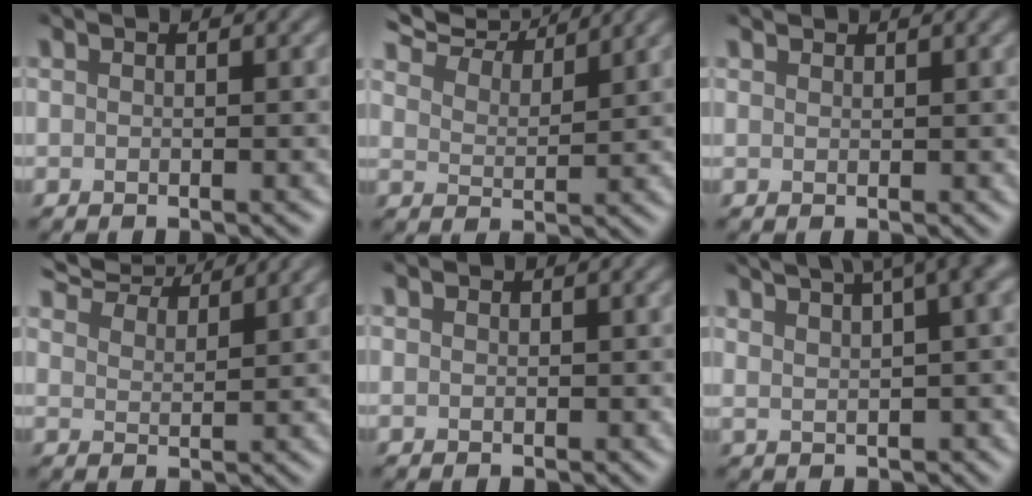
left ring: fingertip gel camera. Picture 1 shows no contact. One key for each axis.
{"total": 7.7, "fx": 6.8, "fy": 2.1, "fz": 2.9, "tx": -0.066, "ty": 0.015, "tz": 0.111}
{"total": 0.9, "fx": 0.8, "fy": 0.4, "fz": 0.1, "tx": -0.002, "ty": 0.001, "tz": 0.017}
{"total": 7.0, "fx": 6.4, "fy": 1.3, "fz": 2.3, "tx": -0.054, "ty": 0.012, "tz": 0.104}
{"total": 0.7, "fx": 0.3, "fy": 0.6, "fz": 0.2, "tx": -0.001, "ty": -0.002, "tz": 0.003}
{"total": 11.2, "fx": 6.4, "fy": 4.2, "fz": 8.1, "tx": -0.099, "ty": 0.054, "tz": 0.078}